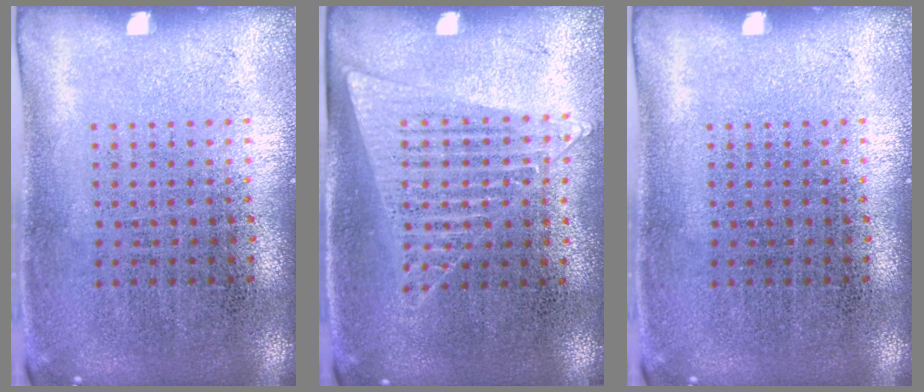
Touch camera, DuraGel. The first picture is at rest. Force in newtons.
{"total": 1.4, "press": 1.3, "slide": 0.4}
{"total": 0.0}